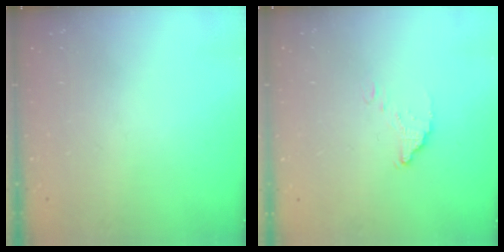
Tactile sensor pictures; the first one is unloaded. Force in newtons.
{"total": 4.3, "press": 4.3, "slide": 0.1}